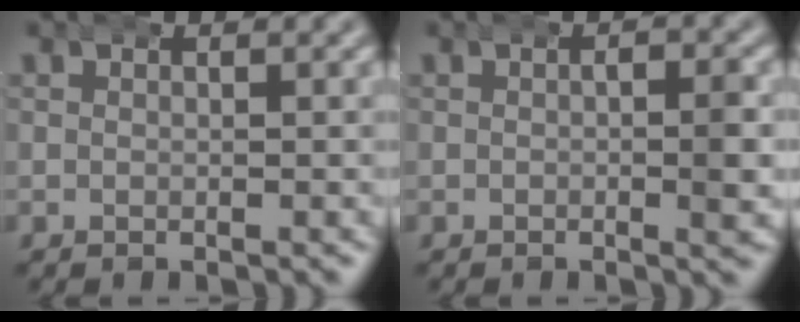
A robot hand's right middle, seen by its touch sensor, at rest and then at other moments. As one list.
[{"total": 2.3, "force": [0.1, 0.7, 2.2], "torque": [-0.024, 0.008, -0.006]}]